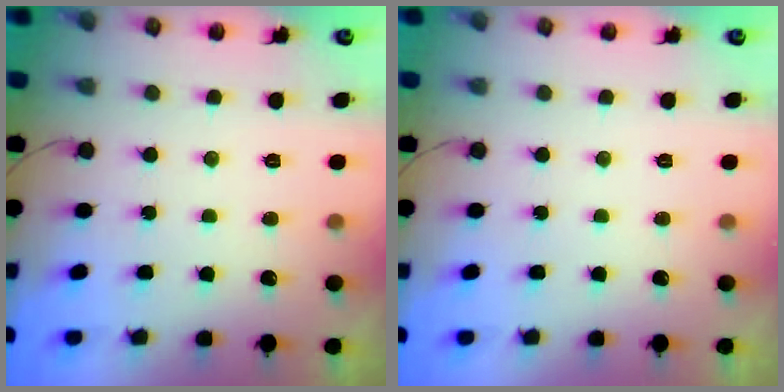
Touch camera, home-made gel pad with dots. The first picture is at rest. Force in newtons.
{"total": 0.0}